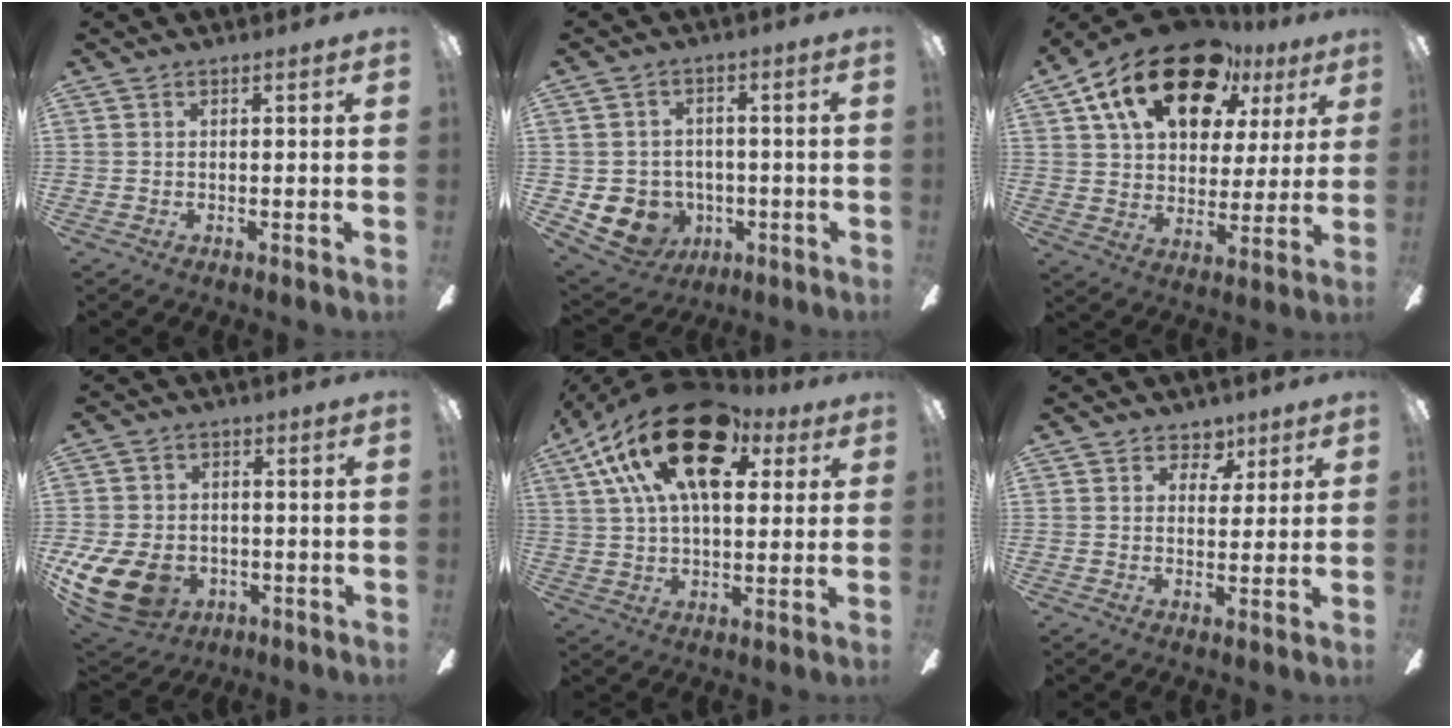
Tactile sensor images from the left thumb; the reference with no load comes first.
{"total": 8.9, "force": [-3.1, 7.9, 2.7], "torque": [-0.083, 0.021, -0.052]}
{"total": 21.7, "force": [12.7, 12.0, 12.9], "torque": [-0.214, -0.057, 0.223]}
{"total": 14.4, "force": [-4.8, 10.2, 9.0], "torque": [-0.197, 0.024, -0.081]}
{"total": 24.2, "force": [11.6, 12.1, 17.5], "torque": [-0.303, -0.037, 0.193]}
{"total": 5.3, "force": [3.2, 3.7, 2.0], "torque": [-0.012, -0.014, 0.052]}